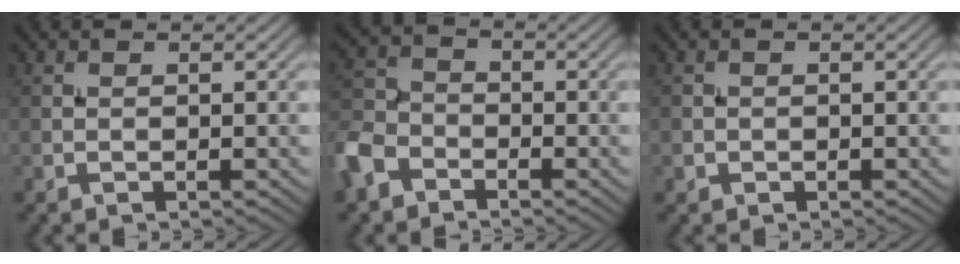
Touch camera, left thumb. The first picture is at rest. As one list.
[{"total": 6.9, "force": [-4.4, 4.4, 3.1], "torque": [-0.085, -0.004, -0.109]}, {"total": 1.1, "force": [-0.3, 1.0, 0.1], "torque": [0.002, -0.005, -0.008]}]